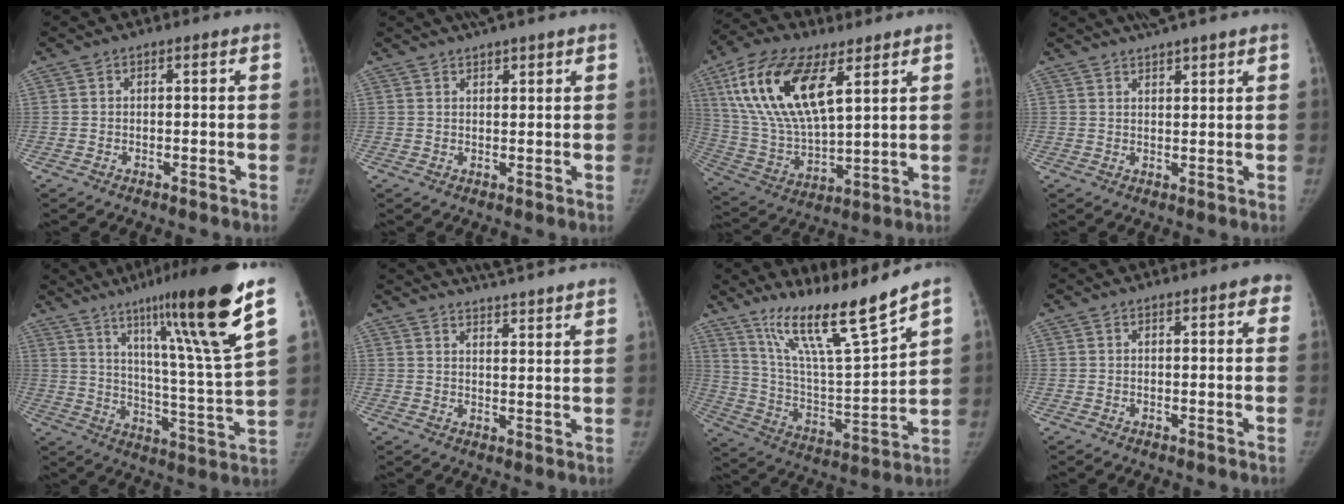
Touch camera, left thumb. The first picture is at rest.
{"total": 4.4, "force": [3.6, 0.6, 2.4], "torque": [-0.029, 0.005, 0.060]}
{"total": 20.5, "force": [8.9, 9.2, 16.0], "torque": [-0.302, -0.023, 0.171]}
{"total": 6.0, "force": [5.0, 0.7, 3.3], "torque": [-0.042, 0.003, 0.082]}
{"total": 24.1, "force": [14.4, 1.7, 19.2], "torque": [-0.275, -0.054, 0.227]}
{"total": 17.8, "force": [16.2, 1.7, 7.2], "torque": [-0.089, -0.049, 0.211]}
{"total": 18.9, "force": [14.7, 0.9, 11.9], "torque": [-0.178, -0.084, 0.268]}
{"total": 3.7, "force": [2.0, 1.1, 2.9], "torque": [-0.018, -0.001, 0.018]}